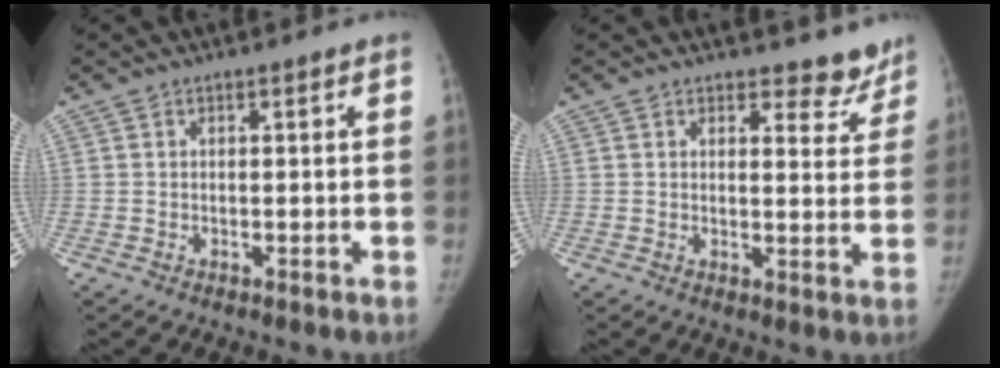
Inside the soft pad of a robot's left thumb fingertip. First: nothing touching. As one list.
[{"total": 5.5, "force": [4.8, 2.6, 0.6], "torque": [0.029, -0.036, 0.047]}]